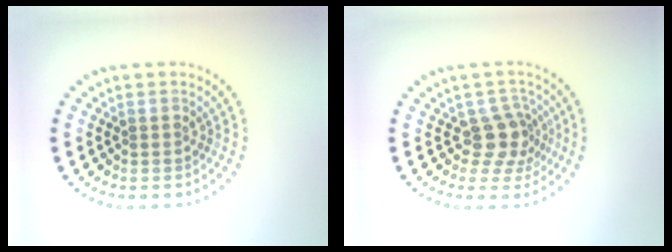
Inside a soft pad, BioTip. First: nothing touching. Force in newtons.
{"total": 2.8, "press": 2.1, "slide": 1.8}